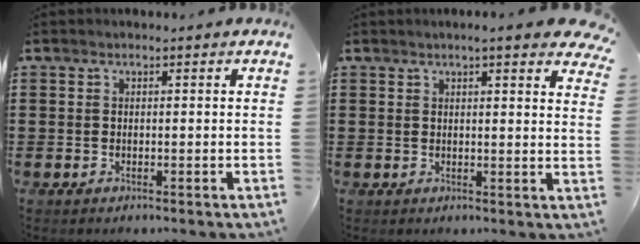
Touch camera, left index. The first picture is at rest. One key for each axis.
{"total": 3.6, "fx": 3.0, "fy": 0.0, "fz": 2.1, "tx": -0.034, "ty": -0.011, "tz": 0.051}